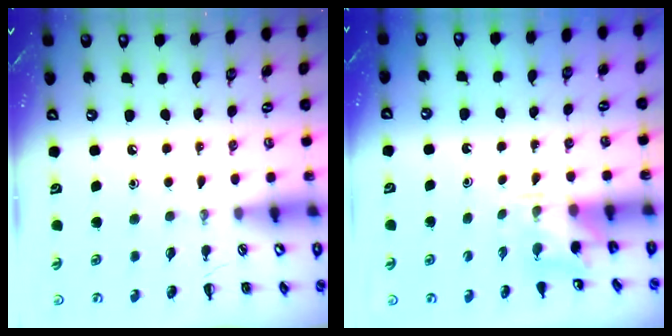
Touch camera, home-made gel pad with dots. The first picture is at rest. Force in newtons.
{"total": 2.6, "press": 2.5, "slide": 0.9}